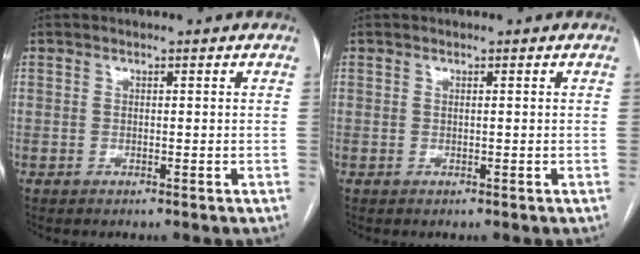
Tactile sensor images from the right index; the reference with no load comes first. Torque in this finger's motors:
{"motor_torque": [0.03, 0.05, -0.03, 0.01]}